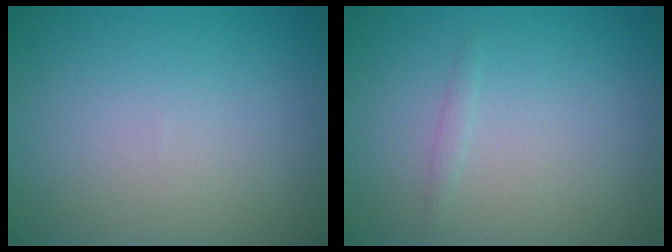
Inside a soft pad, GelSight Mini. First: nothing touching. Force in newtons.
{"total": 0.5, "press": 0.5, "slide": 0.0}